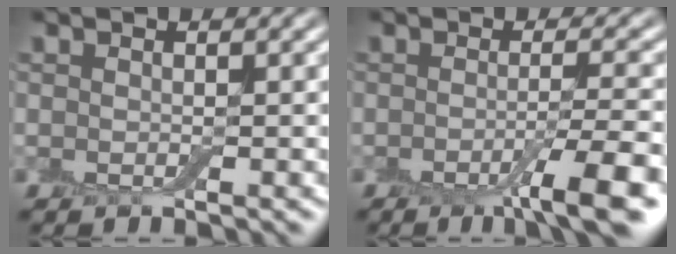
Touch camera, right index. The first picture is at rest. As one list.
[{"total": 5.7, "force": [-2.4, 1.0, 5.1], "torque": [-0.071, -0.004, -0.040]}]